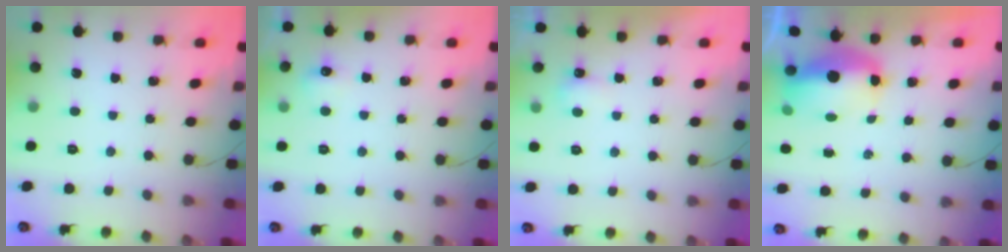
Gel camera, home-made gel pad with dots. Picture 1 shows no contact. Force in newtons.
{"total": 4.4, "press": 4.2, "slide": 1.2}
{"total": 3.0, "press": 3.0, "slide": 0.6}
{"total": 8.6, "press": 8.5, "slide": 1.0}